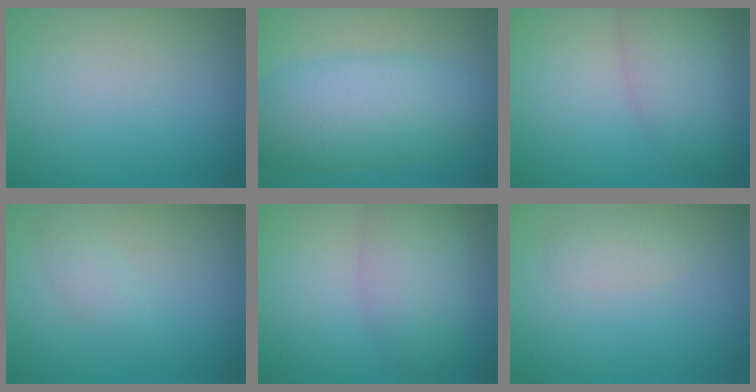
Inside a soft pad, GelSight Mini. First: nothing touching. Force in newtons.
{"total": 7.2, "press": 7.2, "slide": 0.2}
{"total": 4.9, "press": 4.9, "slide": 0.1}
{"total": 1.2, "press": 1.2, "slide": 0.0}
{"total": 4.8, "press": 4.8, "slide": 0.2}
{"total": 1.3, "press": 1.3, "slide": 0.1}